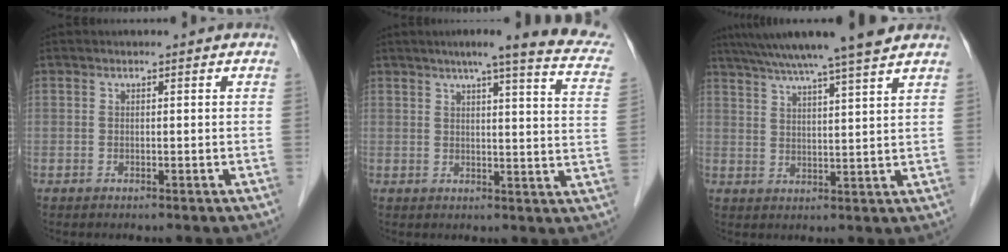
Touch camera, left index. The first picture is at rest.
{"total": 18.2, "force": [14.6, 0.9, 10.8], "torque": [-0.137, -0.014, 0.157]}
{"total": 13.4, "force": [11.2, -0.8, 7.3], "torque": [-0.126, 0.017, 0.161]}